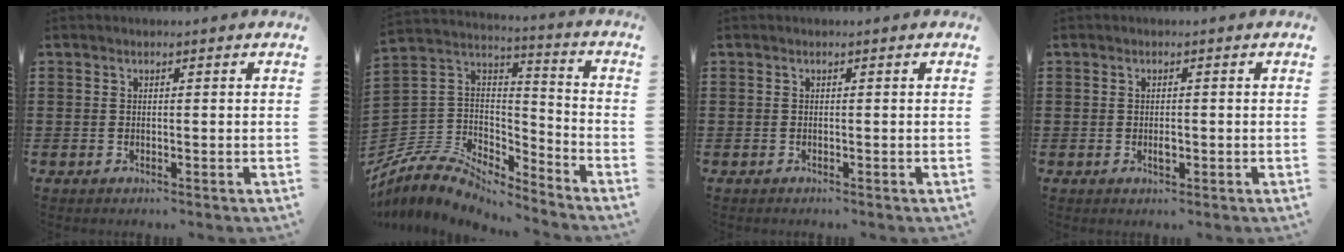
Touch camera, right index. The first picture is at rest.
{"total": 6.8, "force": [-5.5, 3.6, 1.7], "torque": [-0.064, -0.004, -0.112]}
{"total": 0.0}
{"total": 1.6, "force": [-0.2, 0.6, 1.5], "torque": [-0.027, -0.001, -0.004]}